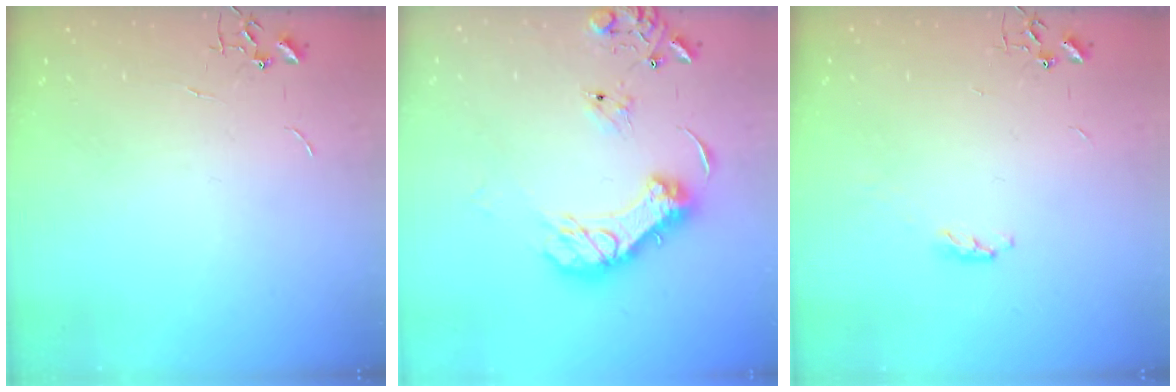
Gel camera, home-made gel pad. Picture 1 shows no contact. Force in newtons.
{"total": 15.9, "press": 15.8, "slide": 1.5}
{"total": 3.4, "press": 3.4, "slide": 0.4}